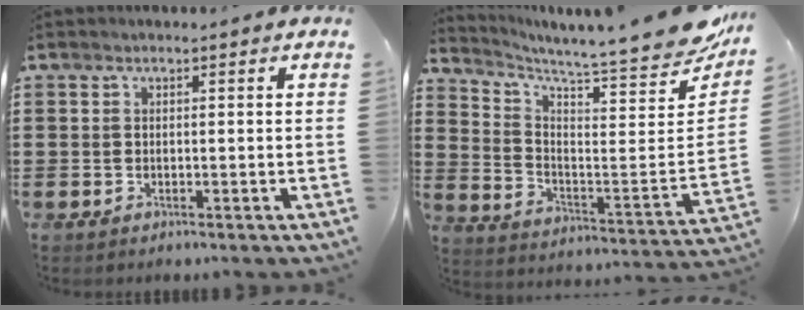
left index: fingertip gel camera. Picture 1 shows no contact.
{"total": 6.6, "force": [6.0, -0.2, 2.8], "torque": [-0.061, -0.080, 0.093]}